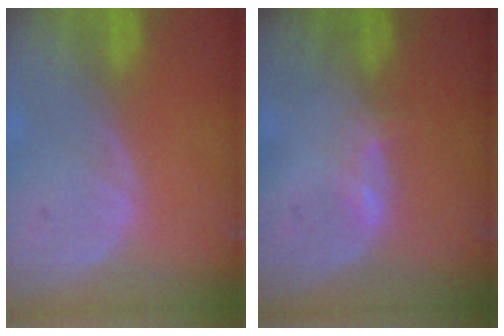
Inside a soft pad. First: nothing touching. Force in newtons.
{"total": 1.6, "press": 1.5, "slide": 0.6}